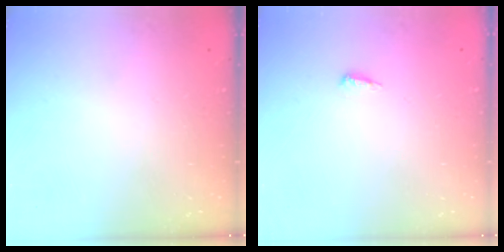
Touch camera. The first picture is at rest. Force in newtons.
{"total": 4.6, "press": 4.5, "slide": 0.9}